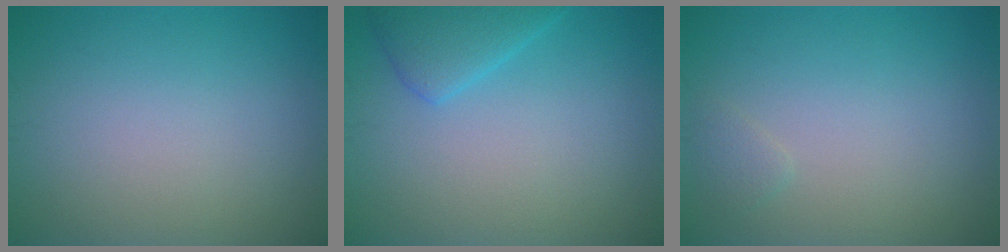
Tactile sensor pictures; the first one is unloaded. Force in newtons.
{"total": 2.9, "press": 2.9, "slide": 0.2}
{"total": 0.8, "press": 0.8, "slide": 0.1}